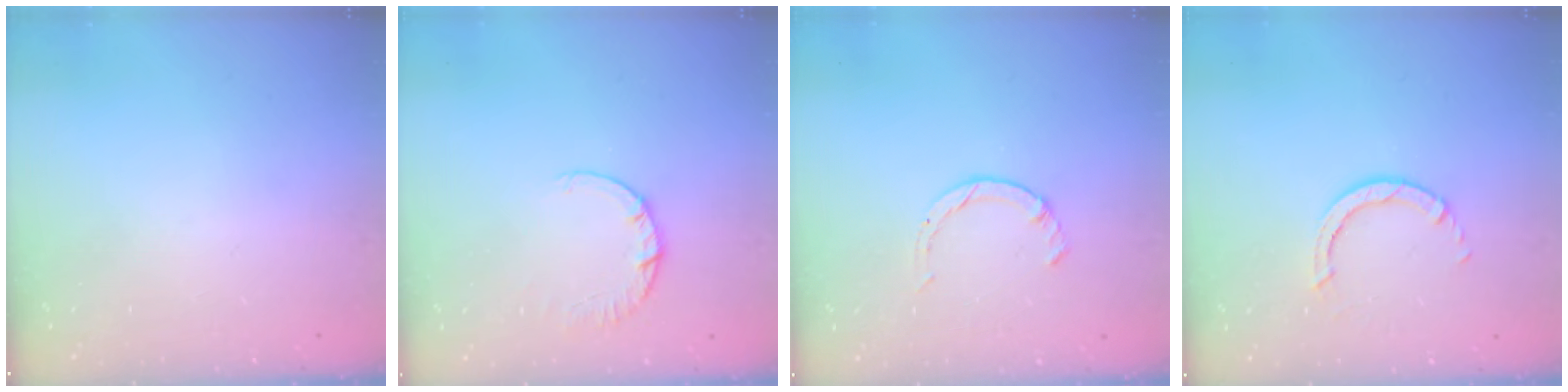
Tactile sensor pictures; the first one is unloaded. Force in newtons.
{"total": 2.4, "press": 2.4, "slide": 0.2}
{"total": 1.7, "press": 1.7, "slide": 0.2}
{"total": 3.4, "press": 3.3, "slide": 0.5}